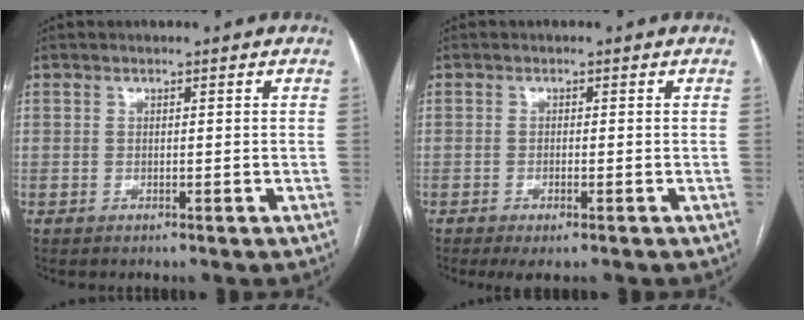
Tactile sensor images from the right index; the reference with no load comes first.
{"total": 2.4, "force": [-1.3, 0.5, 2.0], "torque": [-0.035, -0.006, -0.019]}